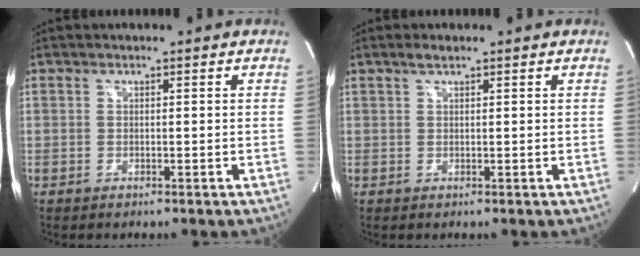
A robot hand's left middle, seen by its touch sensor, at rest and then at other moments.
{"total": 1.2, "force": [1.0, 0.2, 0.7], "torque": [-0.019, 0.004, 0.020]}